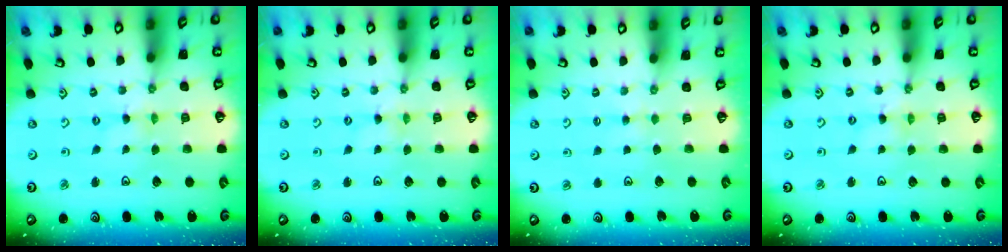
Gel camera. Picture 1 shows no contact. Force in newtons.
{"total": 0.6, "press": 0.6, "slide": 0.2}
{"total": 2.7, "press": 2.7, "slide": 0.4}
{"total": 0.7, "press": 0.7, "slide": 0.2}